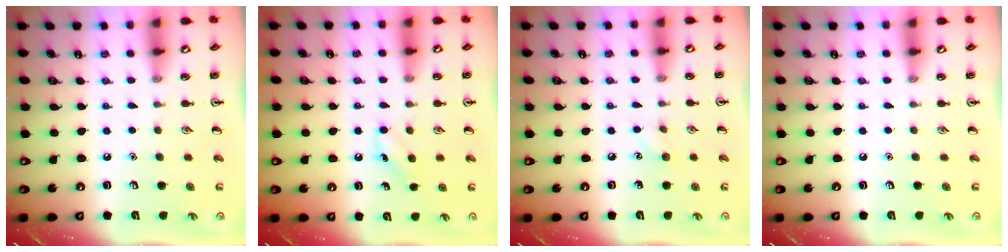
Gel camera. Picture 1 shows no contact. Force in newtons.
{"total": 5.1, "press": 4.9, "slide": 1.3}
{"total": 4.6, "press": 4.4, "slide": 1.4}
{"total": 0.0}